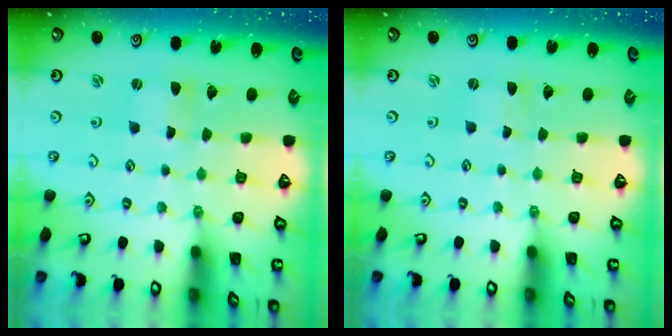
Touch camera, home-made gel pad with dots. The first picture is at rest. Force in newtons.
{"total": 0.0}